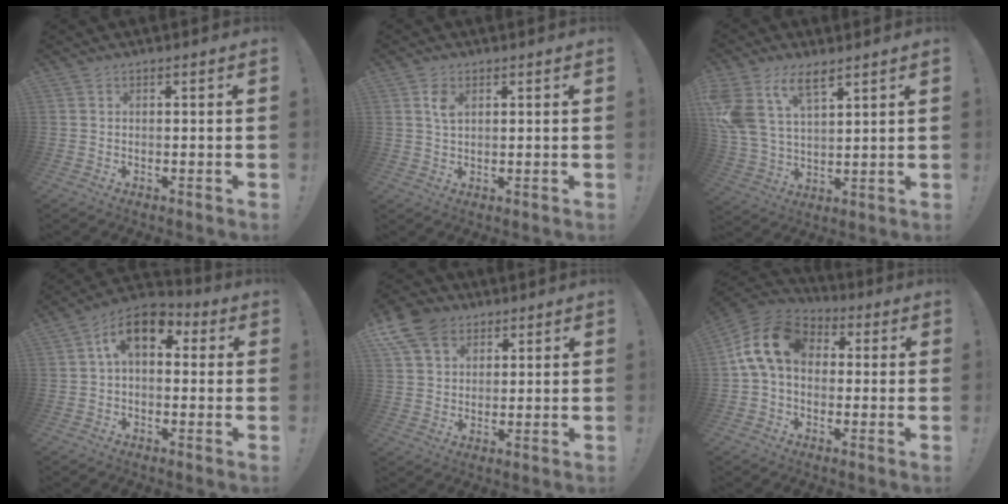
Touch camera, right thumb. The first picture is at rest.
{"total": 3.4, "force": [1.5, 1.8, 2.4], "torque": [-0.037, -0.004, 0.025]}
{"total": 12.6, "force": [7.7, 6.5, 7.6], "torque": [-0.166, -0.031, 0.147]}
{"total": 11.4, "force": [3.8, 6.6, 8.5], "torque": [-0.149, 0.004, 0.075]}
{"total": 11.6, "force": [6.5, 8.1, 5.2], "torque": [-0.098, -0.028, 0.127]}
{"total": 15.1, "force": [2.9, 10.5, 10.4], "torque": [-0.181, 0.016, 0.058]}